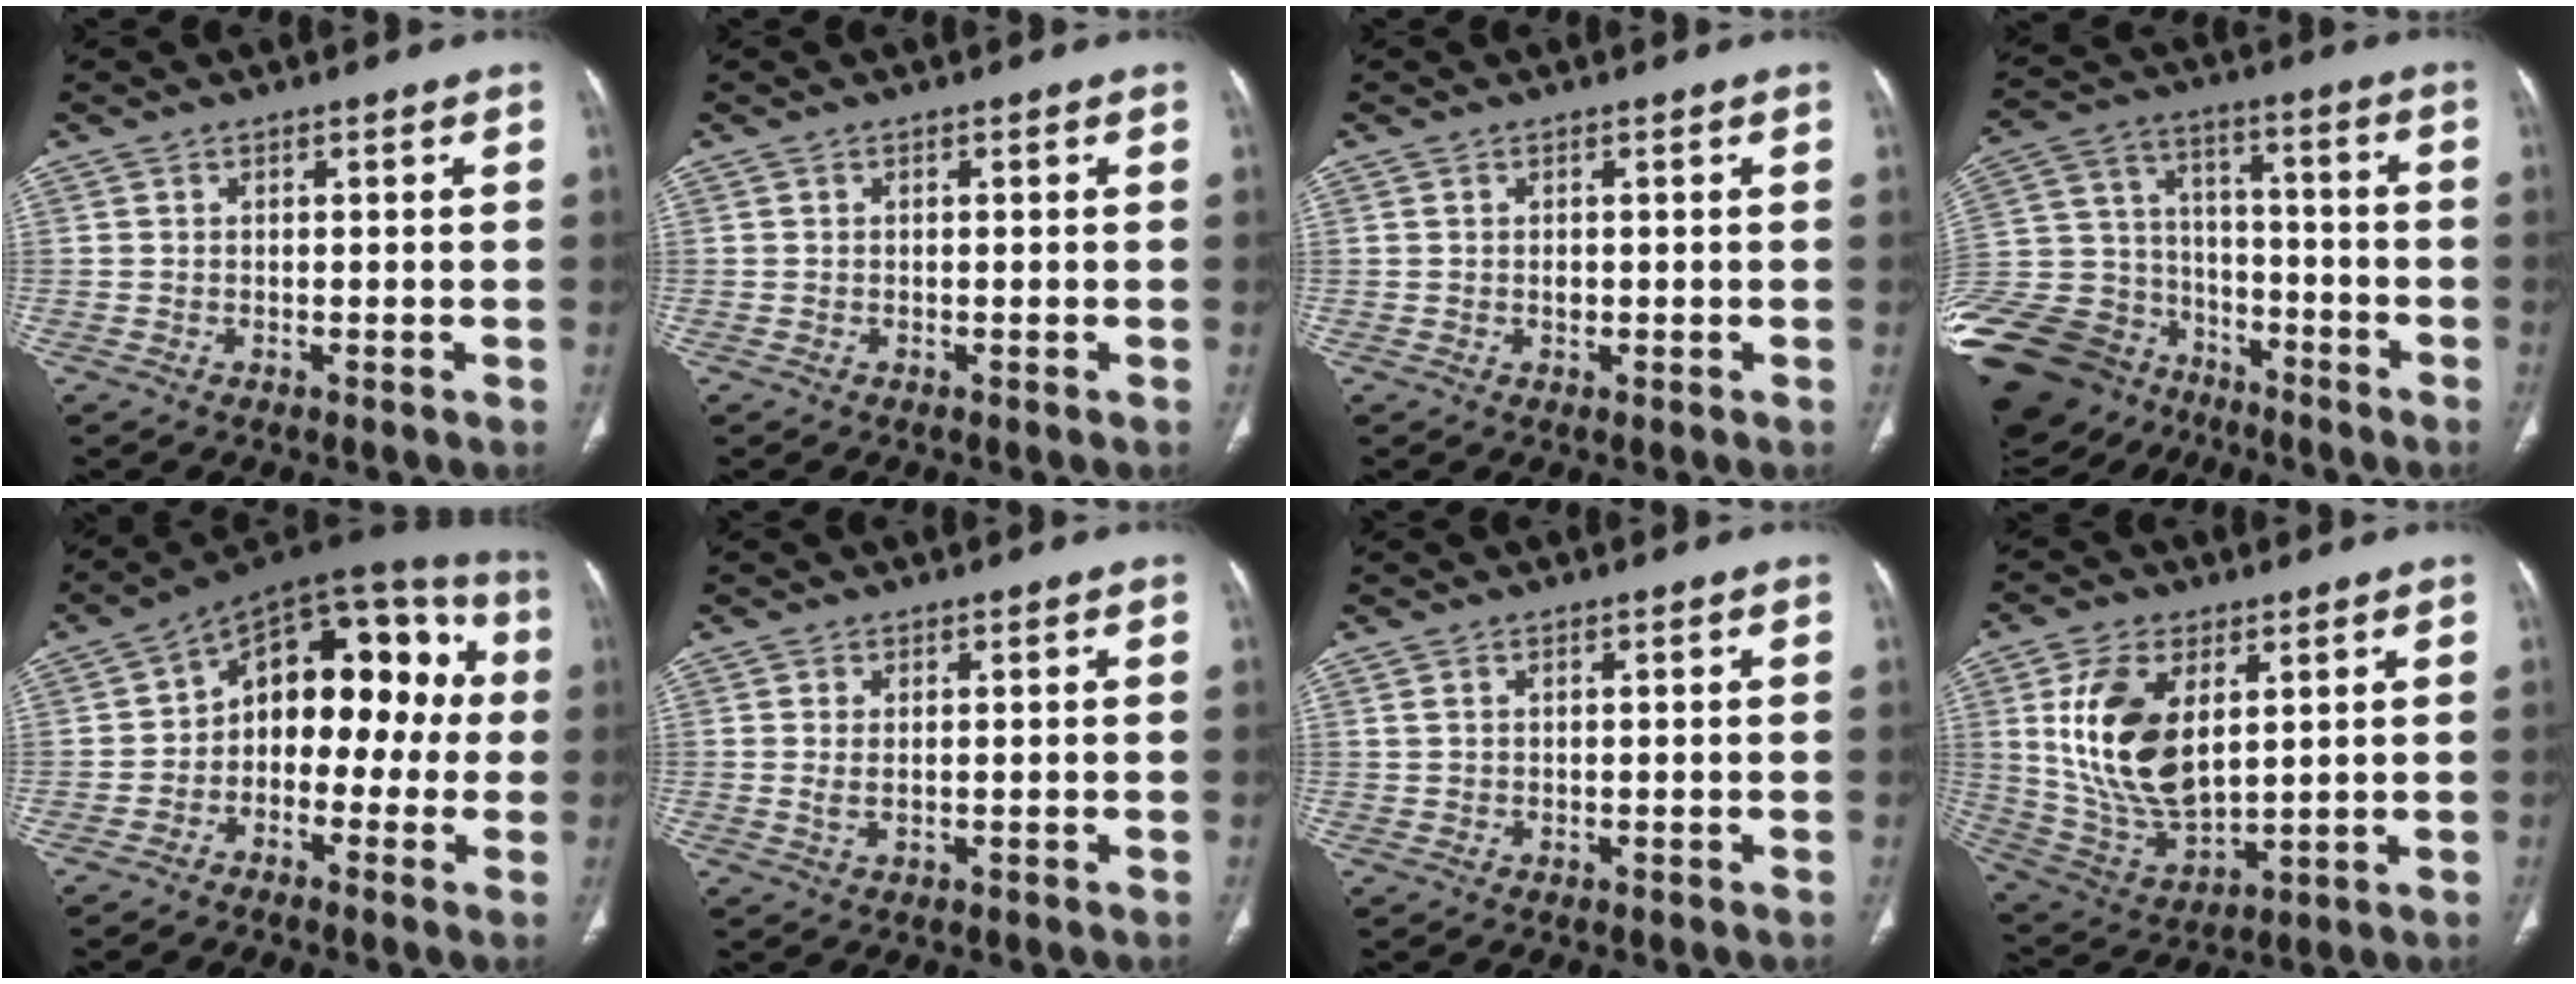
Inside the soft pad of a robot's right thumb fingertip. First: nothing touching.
{"total": 0.0}
{"total": 1.0, "force": [0.0, 0.7, 0.7], "torque": [-0.012, 0.002, 0.002]}
{"total": 32.8, "force": [-16.9, 23.2, 15.9], "torque": [-0.433, 0.061, -0.282]}
{"total": 17.0, "force": [-0.3, 10.7, 13.2], "torque": [-0.123, 0.060, -0.024]}
{"total": 1.6, "force": [0.3, 0.7, 1.5], "torque": [-0.035, 0.000, 0.013]}
{"total": 0.9, "force": [0.5, 0.4, 0.5], "torque": [-0.013, 0.010, 0.016]}
{"total": 16.7, "force": [4.5, 9.2, 13.2], "torque": [-0.247, -0.023, 0.101]}